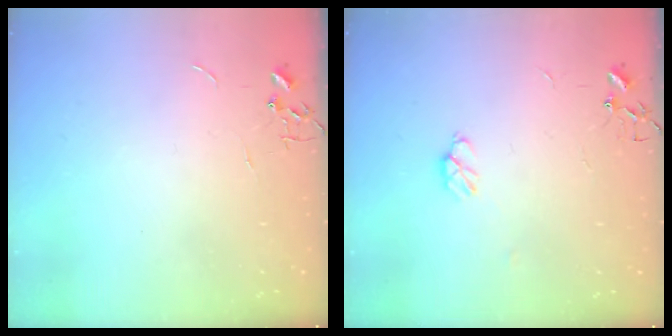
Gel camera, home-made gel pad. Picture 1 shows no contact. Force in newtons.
{"total": 4.9, "press": 4.9, "slide": 0.7}